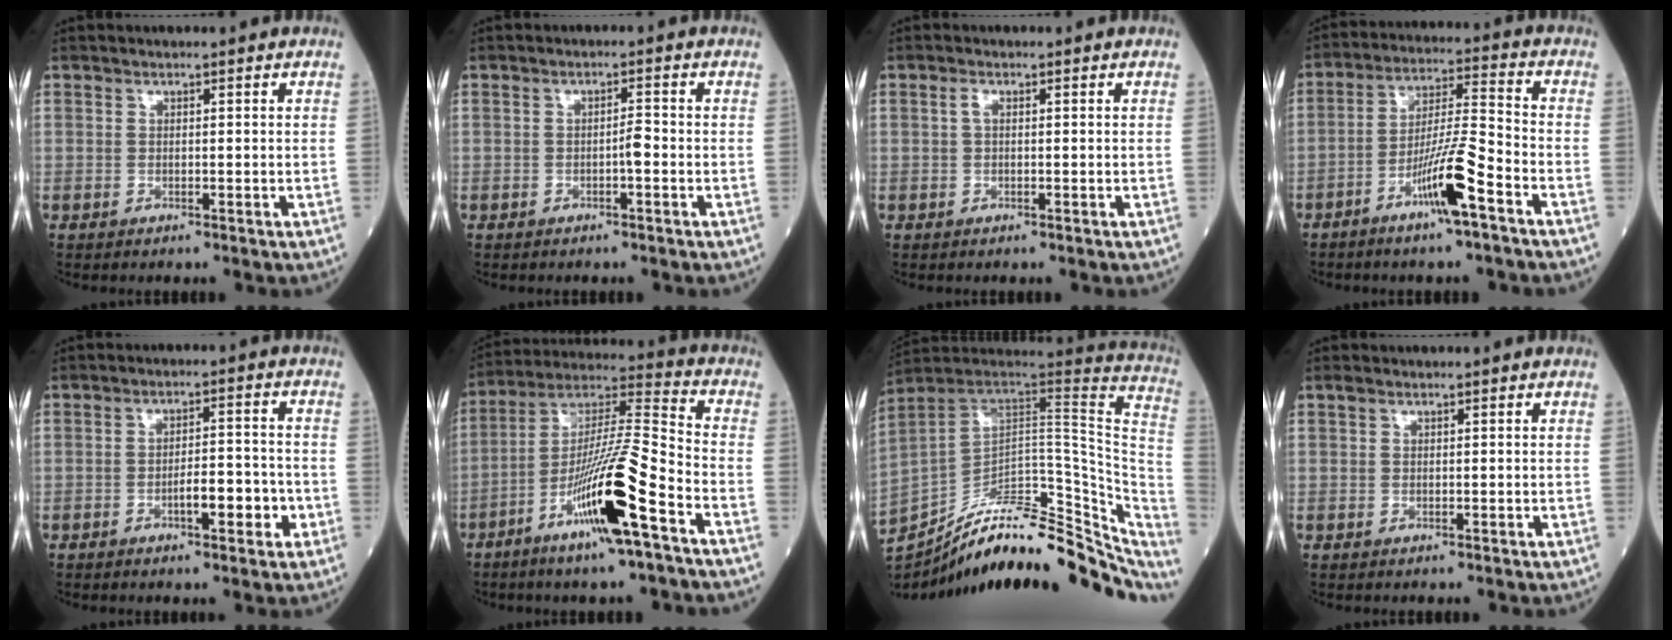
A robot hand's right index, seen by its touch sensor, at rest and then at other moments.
{"total": 1.7, "force": [-0.6, 0.2, 1.5], "torque": [-0.023, 0.002, -0.013]}
{"total": 1.0, "force": [0.2, 0.4, 0.9], "torque": [-0.021, 0.001, 0.002]}
{"total": 9.9, "force": [-5.2, 0.1, 8.4], "torque": [-0.163, 0.000, -0.093]}
{"total": 5.6, "force": [-2.1, 1.6, 4.9], "torque": [-0.078, 0.008, -0.028]}
{"total": 16.7, "force": [-7.7, 0.3, 14.9], "torque": [-0.288, -0.012, -0.137]}
{"total": 30.8, "force": [-22.4, 12.3, 17.2], "torque": [-0.236, 0.018, -0.316]}
{"total": 0.6, "force": [0.4, 0.3, 0.3], "torque": [-0.011, 0.011, 0.009]}